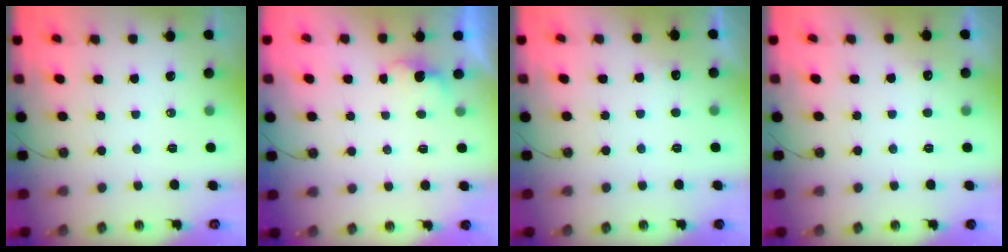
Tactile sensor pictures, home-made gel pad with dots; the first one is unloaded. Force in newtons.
{"total": 1.5, "press": 1.3, "slide": 0.8}
{"total": 4.6, "press": 4.5, "slide": 1.1}
{"total": 3.6, "press": 3.4, "slide": 1.3}